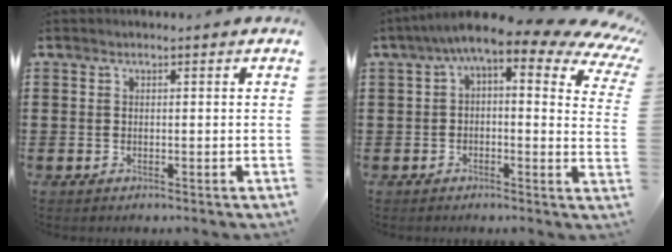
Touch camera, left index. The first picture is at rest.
{"total": 6.4, "force": [3.5, 0.9, 5.3], "torque": [-0.107, -0.027, 0.053]}